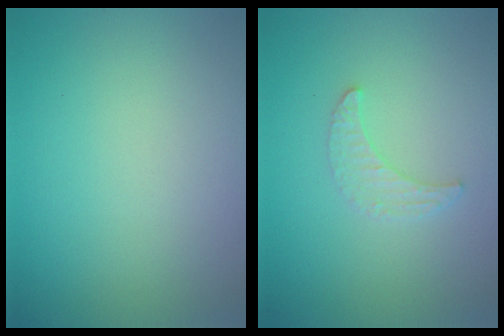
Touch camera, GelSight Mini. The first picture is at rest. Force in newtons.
{"total": 1.6, "press": 1.5, "slide": 0.4}